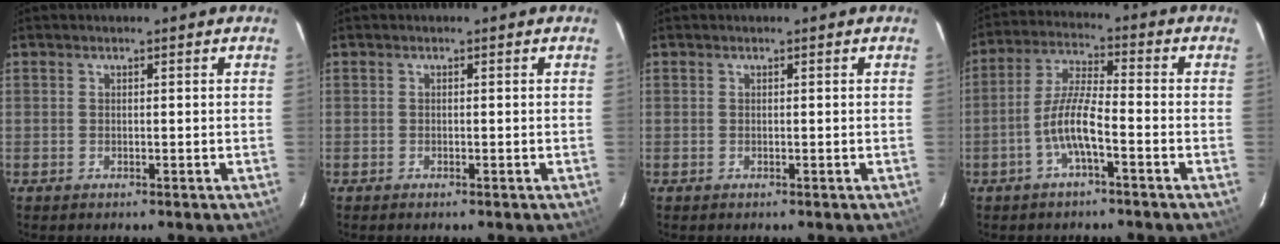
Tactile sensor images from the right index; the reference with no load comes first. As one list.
[{"total": 0.0}, {"total": 0.0}, {"total": 7.1, "force": [-3.2, 1.0, 6.2], "torque": [-0.135, 0.009, -0.061]}]